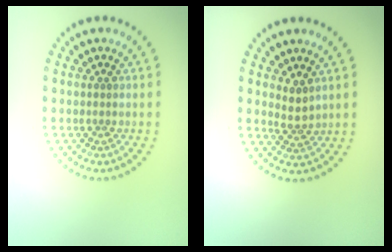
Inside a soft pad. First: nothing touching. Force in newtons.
{"total": 1.7, "press": 1.3, "slide": 1.1}